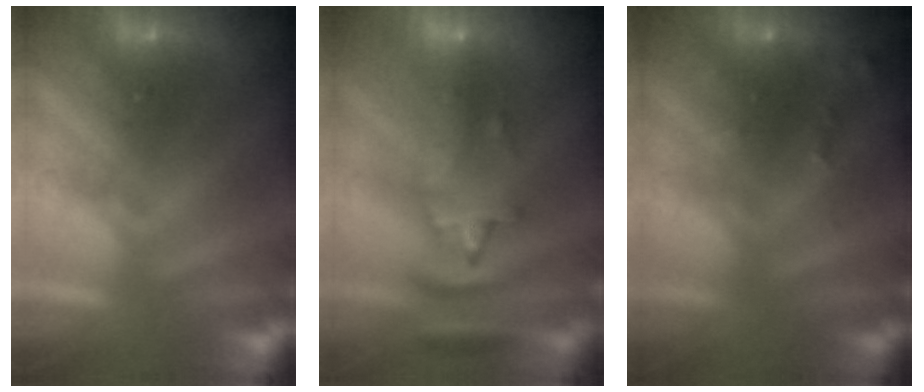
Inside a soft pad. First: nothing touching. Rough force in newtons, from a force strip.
{"total": 7.8}
{"total": 9.0}